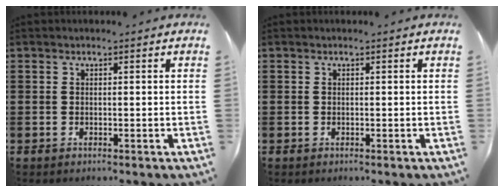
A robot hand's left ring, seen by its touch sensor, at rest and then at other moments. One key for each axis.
{"total": 0.0}